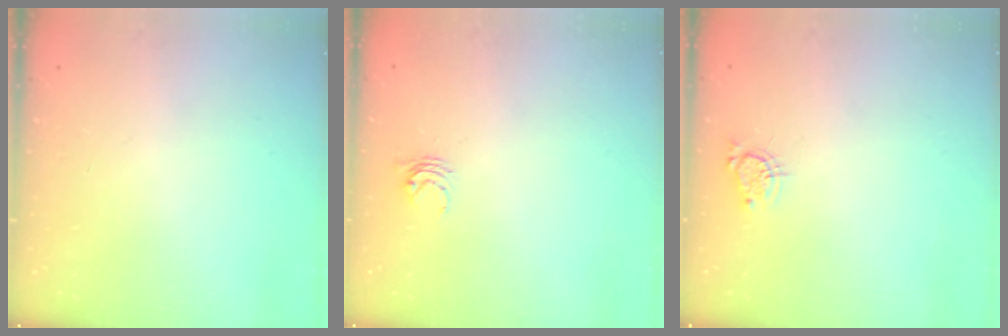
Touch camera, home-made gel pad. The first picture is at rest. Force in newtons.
{"total": 3.7, "press": 3.6, "slide": 0.3}
{"total": 4.0, "press": 4.0, "slide": 0.3}